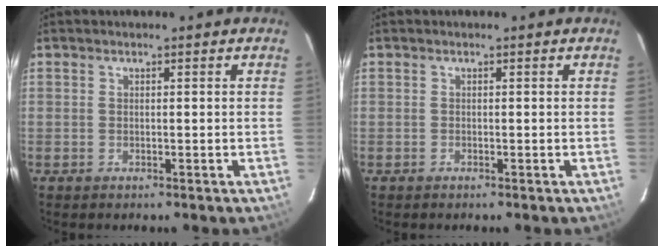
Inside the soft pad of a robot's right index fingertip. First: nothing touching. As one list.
[{"total": 0.0}]